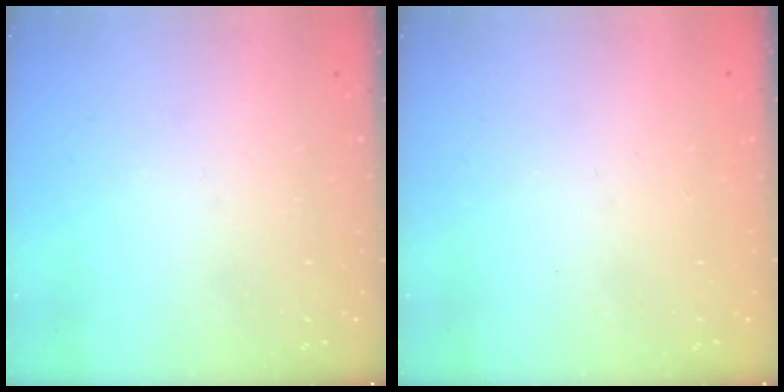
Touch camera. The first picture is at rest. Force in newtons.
{"total": 0.9, "press": 0.9, "slide": 0.1}